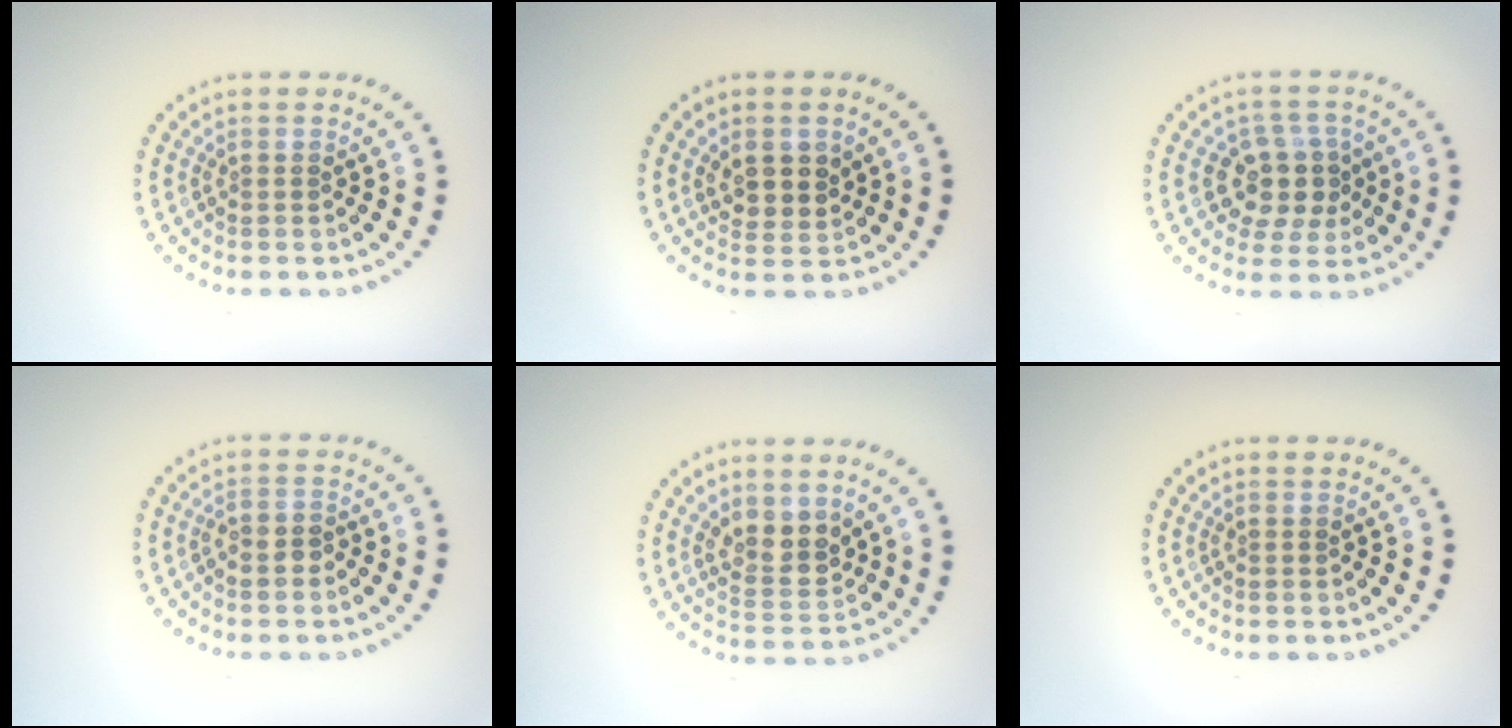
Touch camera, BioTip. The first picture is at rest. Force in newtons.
{"total": 2.7, "press": 2.5, "slide": 1.0}
{"total": 4.3, "press": 3.9, "slide": 1.7}
{"total": 1.2, "press": 1.0, "slide": 0.6}
{"total": 3.2, "press": 3.0, "slide": 1.1}
{"total": 0.0}